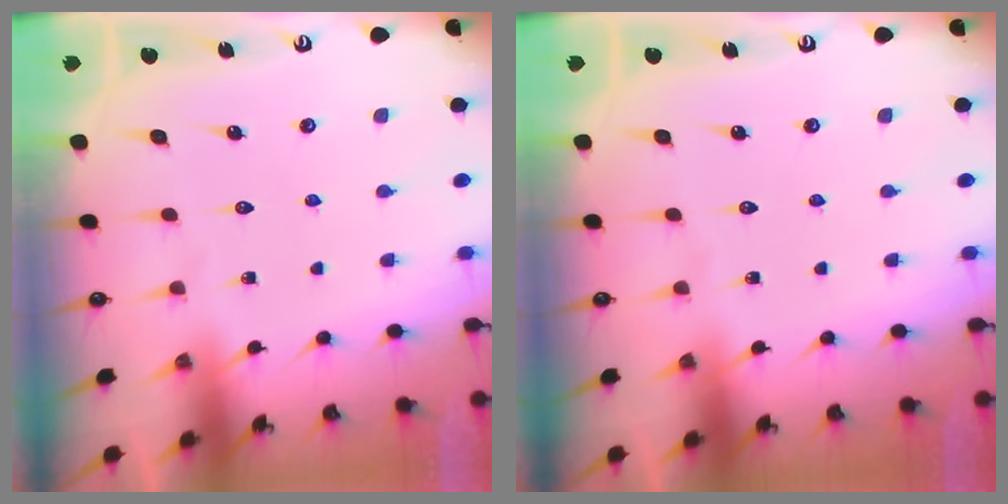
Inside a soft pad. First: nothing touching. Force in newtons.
{"total": 0.0}